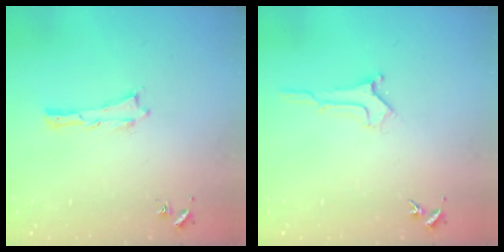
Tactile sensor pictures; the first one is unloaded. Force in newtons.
{"total": 1.0, "press": 1.0, "slide": 0.0}